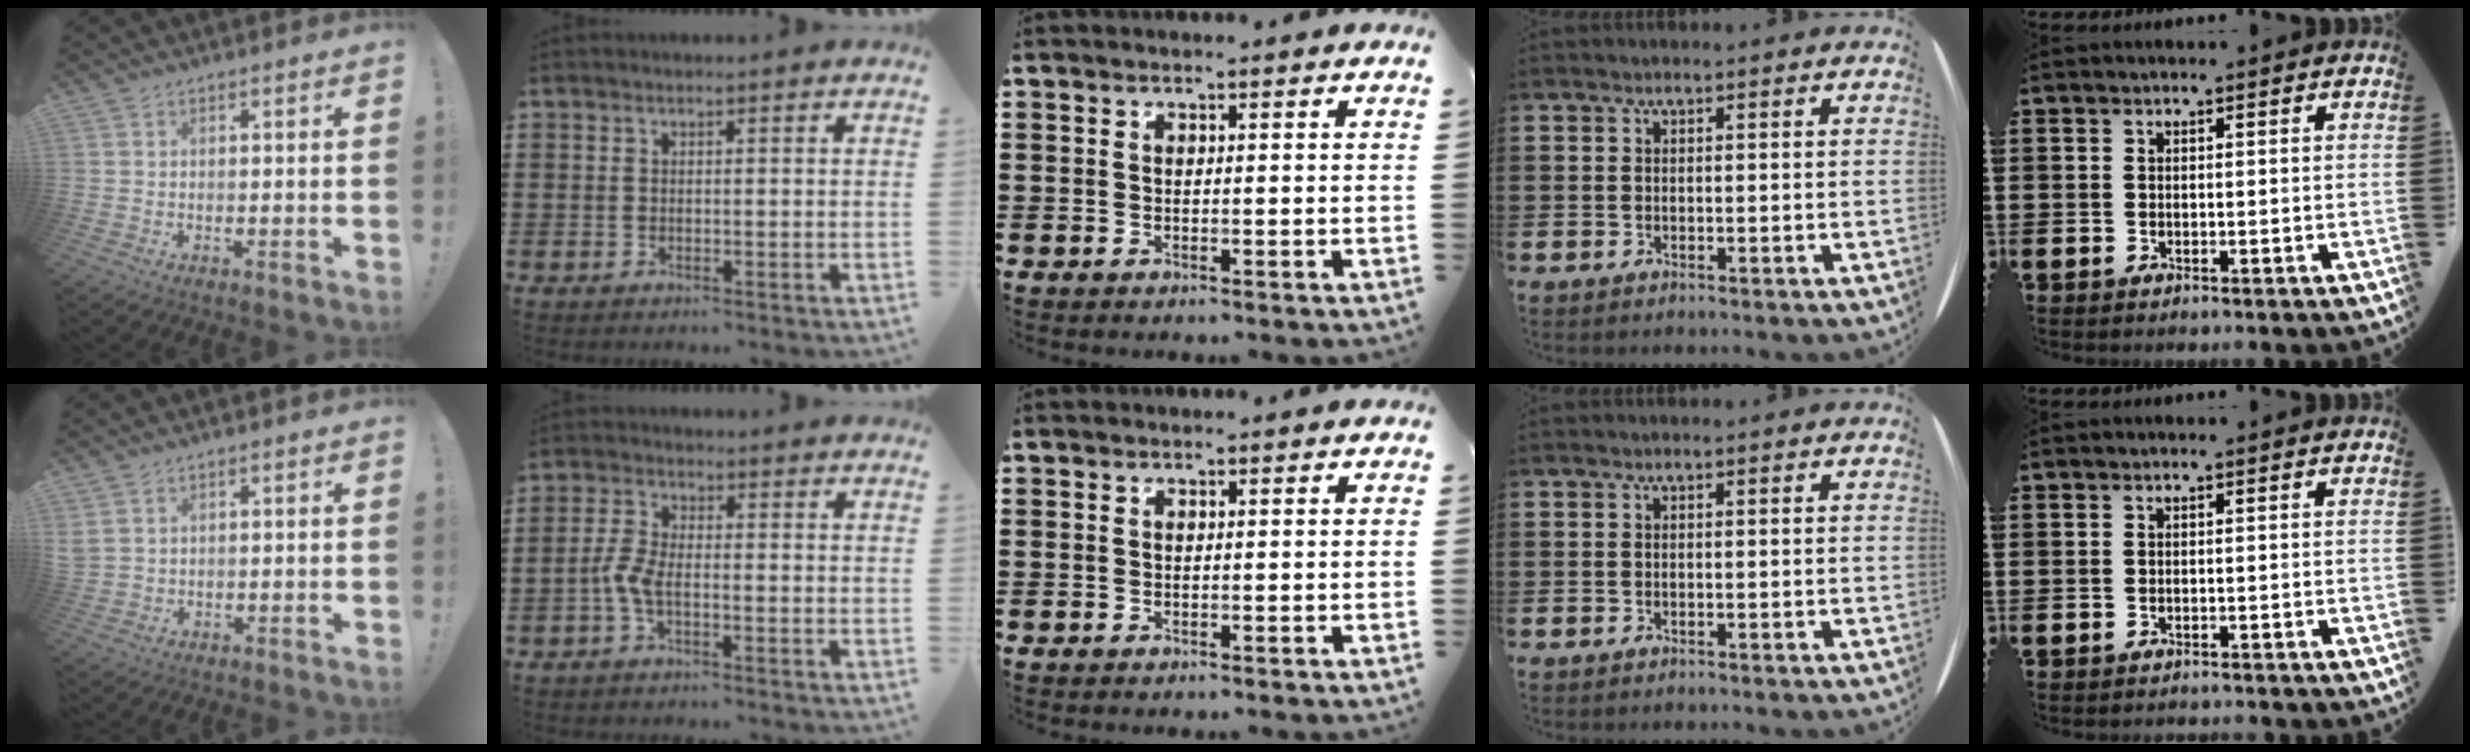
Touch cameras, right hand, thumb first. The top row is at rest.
{"thumb": {"total": 2.7, "force": [1.5, 1.8, 1.5], "torque": [-0.023, -0.007, 0.029]}, "index": {"total": 3.6, "force": [-1.4, 1.3, 3.0], "torque": [-0.081, -0.004, -0.033]}, "little": {"total": 0.5, "force": [-0.5, 0.0, 0.0], "torque": [-0.001, -0.002, -0.011]}}